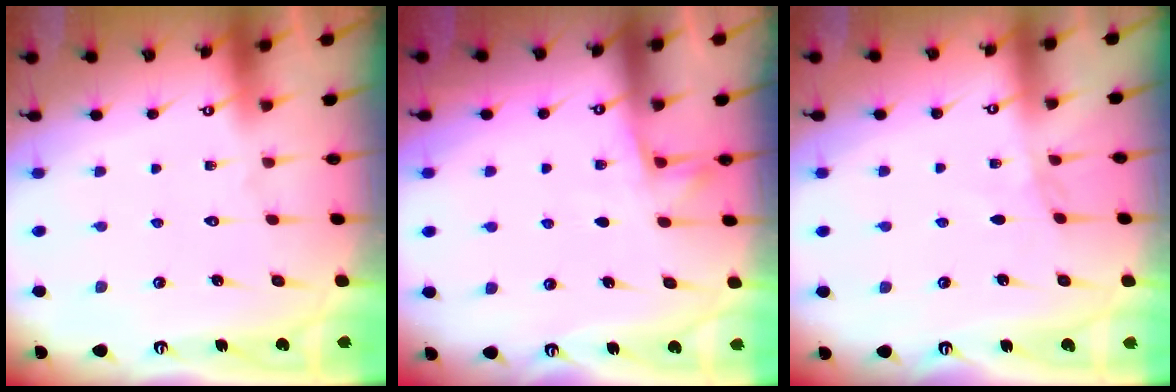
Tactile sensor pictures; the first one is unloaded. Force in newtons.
{"total": 5.8, "press": 5.8, "slide": 0.3}
{"total": 2.9, "press": 2.9, "slide": 0.4}